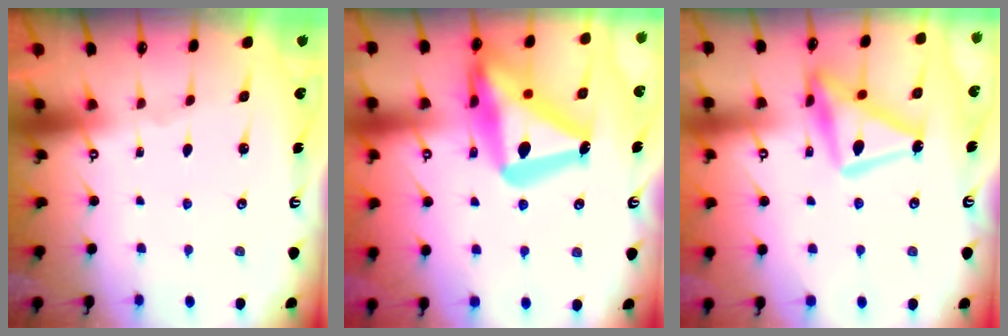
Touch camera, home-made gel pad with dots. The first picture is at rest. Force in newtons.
{"total": 24.9, "press": 24.8, "slide": 2.1}
{"total": 15.9, "press": 15.9, "slide": 1.4}